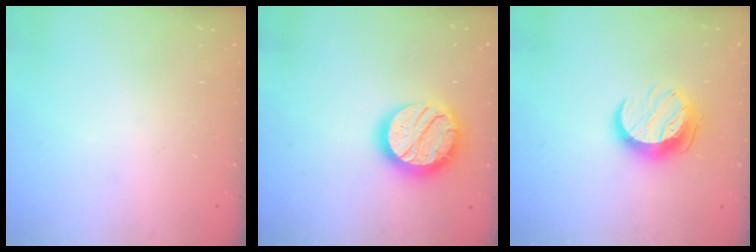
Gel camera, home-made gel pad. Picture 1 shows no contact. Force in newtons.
{"total": 19.5, "press": 19.4, "slide": 1.3}
{"total": 11.6, "press": 11.5, "slide": 1.0}